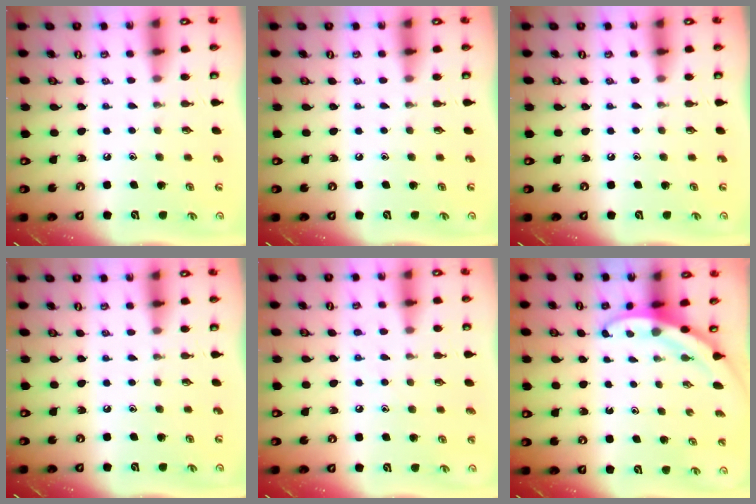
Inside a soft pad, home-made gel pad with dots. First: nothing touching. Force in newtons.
{"total": 0.0}
{"total": 0.0}
{"total": 0.0}
{"total": 5.5, "press": 5.4, "slide": 0.7}
{"total": 3.4, "press": 3.4, "slide": 0.2}